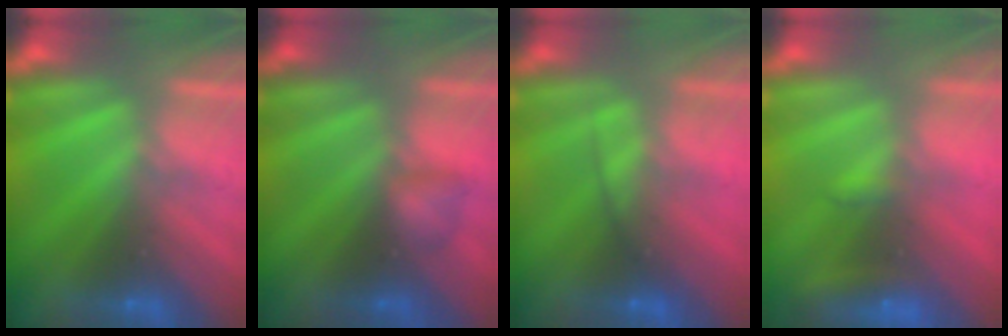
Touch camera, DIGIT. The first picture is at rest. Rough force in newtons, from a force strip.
{"total": 1.9}
{"total": 2.3}
{"total": 5.5}